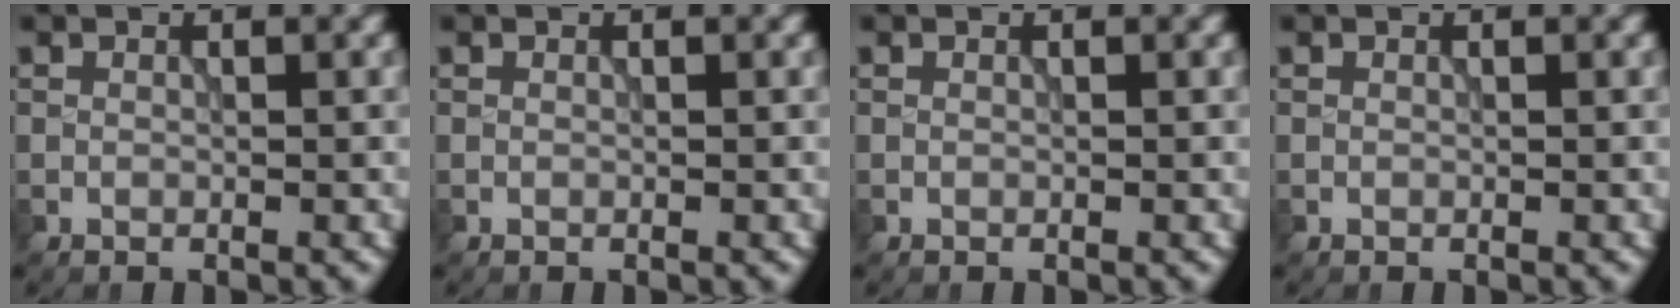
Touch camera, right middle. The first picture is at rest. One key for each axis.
{"total": 0.0}
{"total": 0.0}
{"total": 0.0}